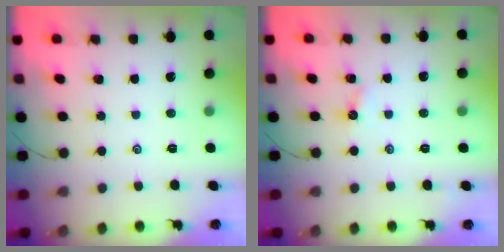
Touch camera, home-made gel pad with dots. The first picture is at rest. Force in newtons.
{"total": 3.9, "press": 3.9, "slide": 0.5}